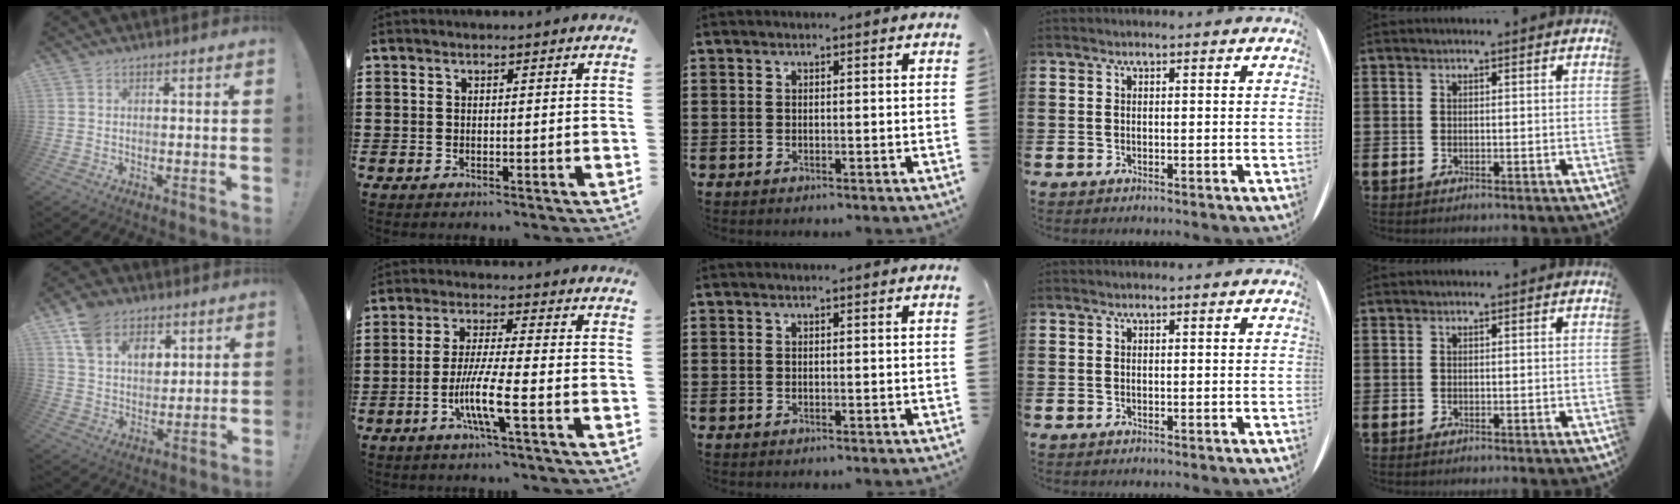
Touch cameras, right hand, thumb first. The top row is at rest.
{"thumb": {"total": 12.9, "force": [7.3, 8.9, 5.9], "torque": [-0.101, -0.033, 0.142]}, "index": {"total": 7.8, "force": [-3.0, 0.5, 7.2], "torque": [-0.154, -0.016, -0.063]}}